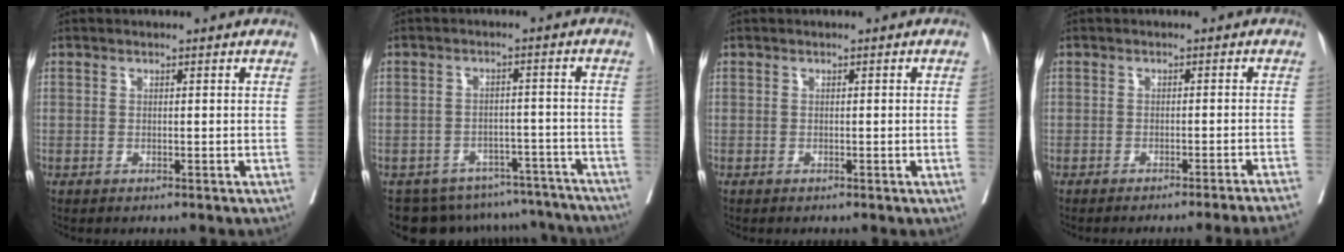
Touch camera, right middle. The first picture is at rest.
{"total": 15.8, "force": [-14.2, 6.5, 2.4], "torque": [-0.036, 0.023, -0.164]}
{"total": 0.6, "force": [0.0, -0.3, 0.6], "torque": [-0.006, -0.002, 0.002]}
{"total": 10.3, "force": [-9.5, -2.5, 3.2], "torque": [-0.013, -0.027, -0.112]}